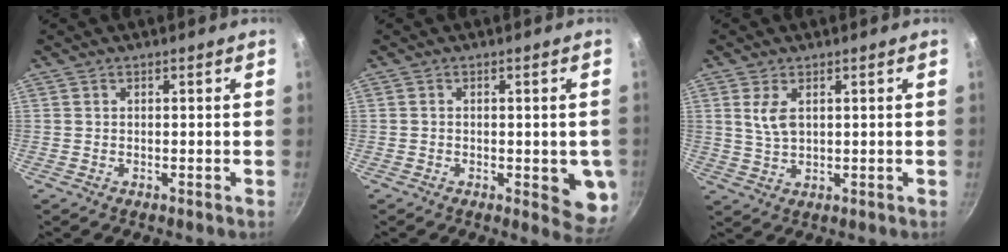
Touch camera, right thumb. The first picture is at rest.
{"total": 5.6, "force": [-1.2, 2.5, 4.9], "torque": [-0.041, -0.004, -0.014]}
{"total": 4.7, "force": [1.6, 2.6, 3.6], "torque": [-0.068, -0.010, 0.035]}